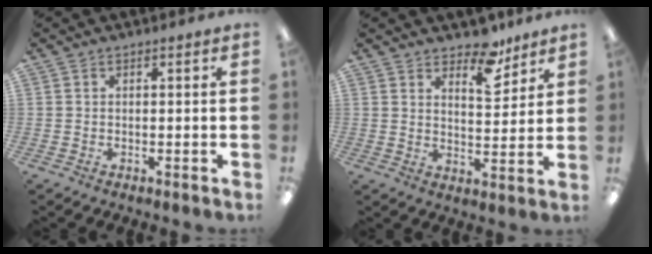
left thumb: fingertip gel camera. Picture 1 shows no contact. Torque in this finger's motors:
{"motor_torque": [-0.24, -0.11, -0.73, 0.13, -0.06]}